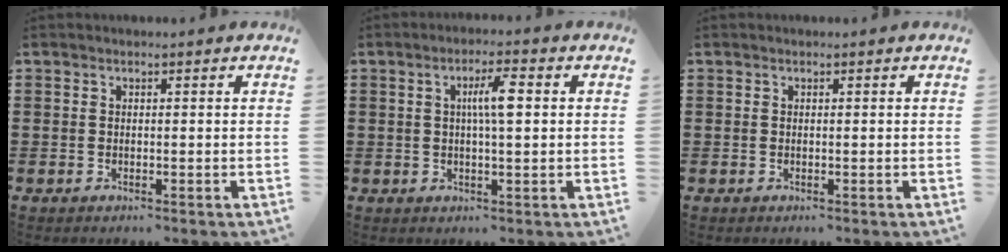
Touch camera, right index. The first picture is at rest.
{"total": 4.6, "force": [0.7, 0.9, 4.5], "torque": [-0.086, 0.007, 0.008]}
{"total": 0.0}